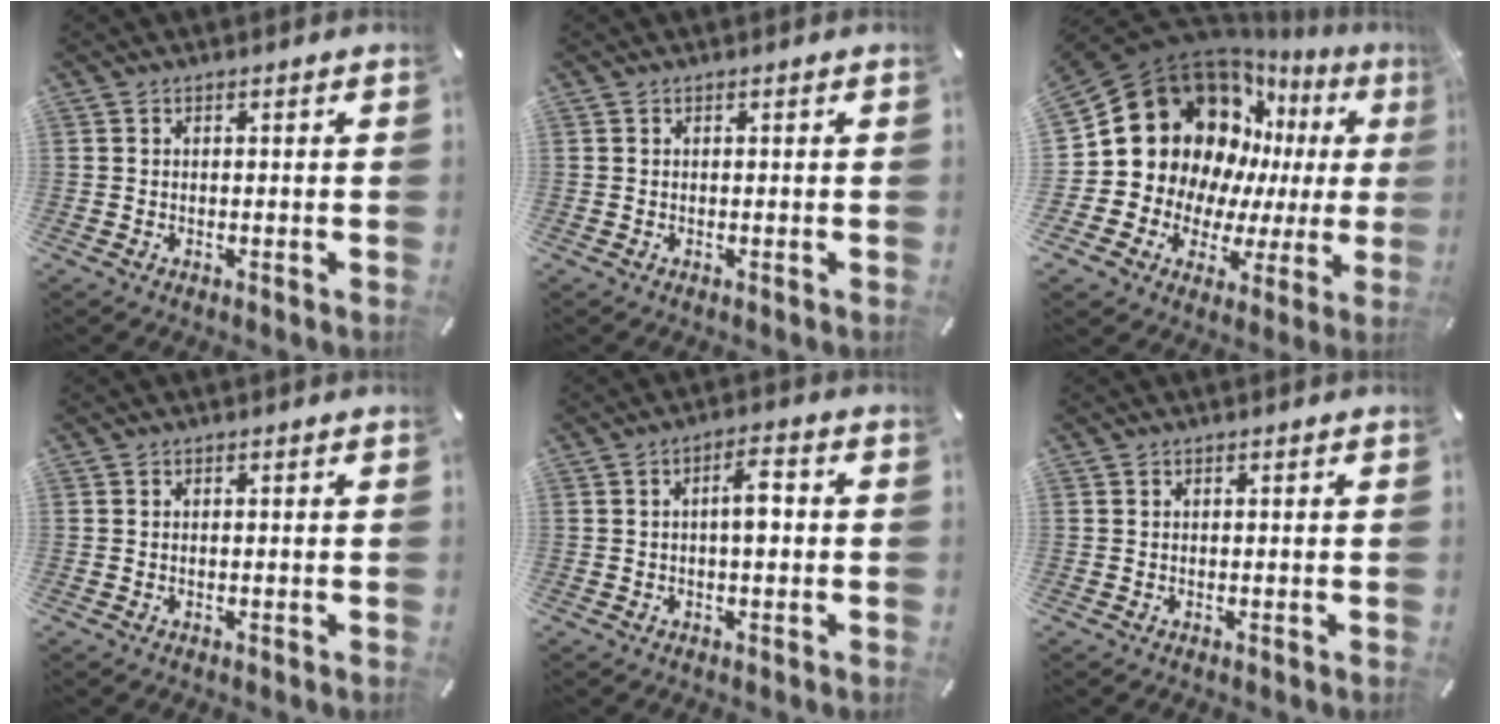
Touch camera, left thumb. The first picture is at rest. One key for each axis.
{"total": 0.0}
{"total": 21.6, "fx": 7.2, "fy": 17.3, "fz": 10.7, "tx": -0.180, "ty": -0.064, "tz": 0.161}
{"total": 0.0}
{"total": 5.7, "fx": 0.0, "fy": 2.1, "fz": 5.3, "tx": -0.090, "ty": 0.013, "tz": -0.006}
{"total": 0.0}